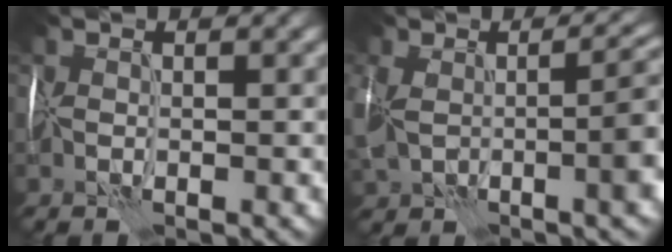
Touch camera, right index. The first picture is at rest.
{"total": 9.3, "force": [-0.9, 4.6, 8.0], "torque": [-0.155, -0.012, -0.011]}